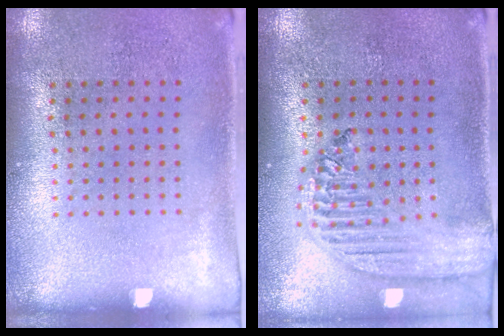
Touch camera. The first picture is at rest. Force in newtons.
{"total": 2.3, "press": 2.0, "slide": 1.2}